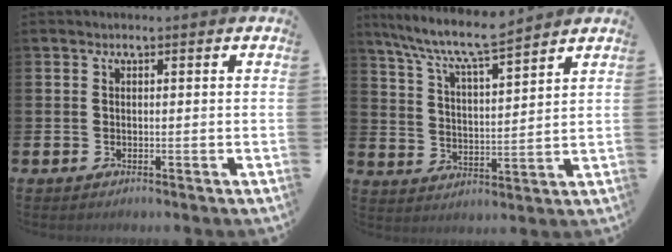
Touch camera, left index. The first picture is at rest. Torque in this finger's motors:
{"motor_torque": [0.85, -0.80, 0.63, 0.21]}